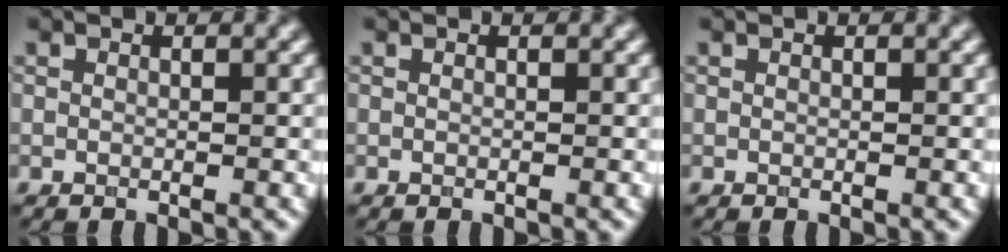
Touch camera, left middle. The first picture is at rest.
{"total": 0.0}
{"total": 0.0}